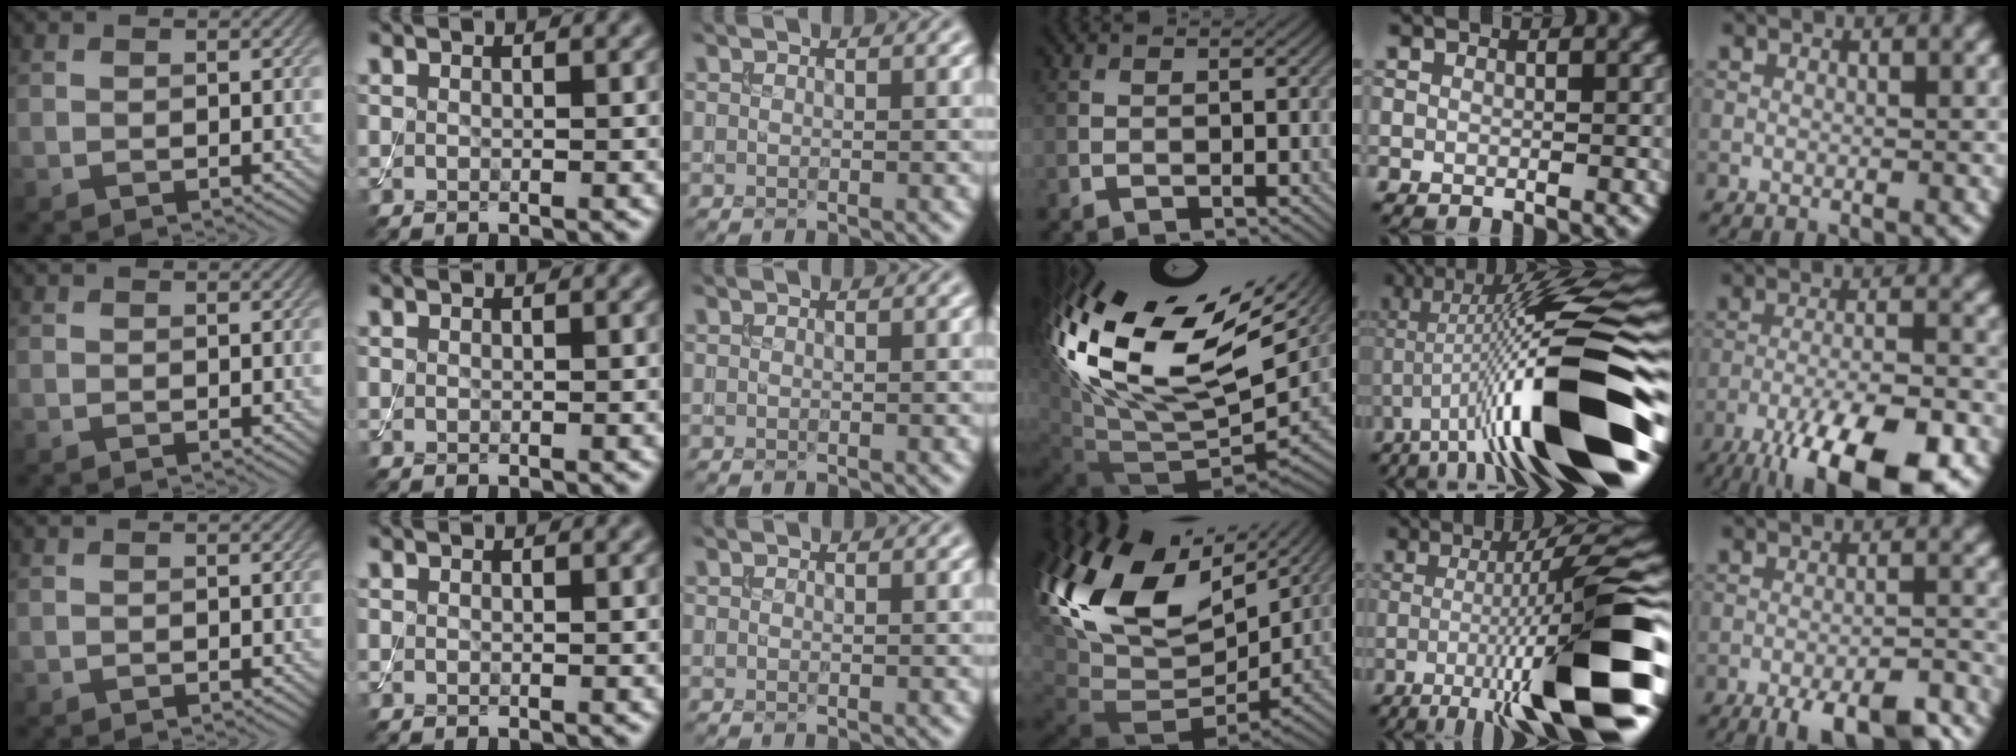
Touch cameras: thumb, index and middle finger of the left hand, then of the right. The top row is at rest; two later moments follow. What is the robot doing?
{"motion": "assemble", "object": "toy tower of hanoi"}